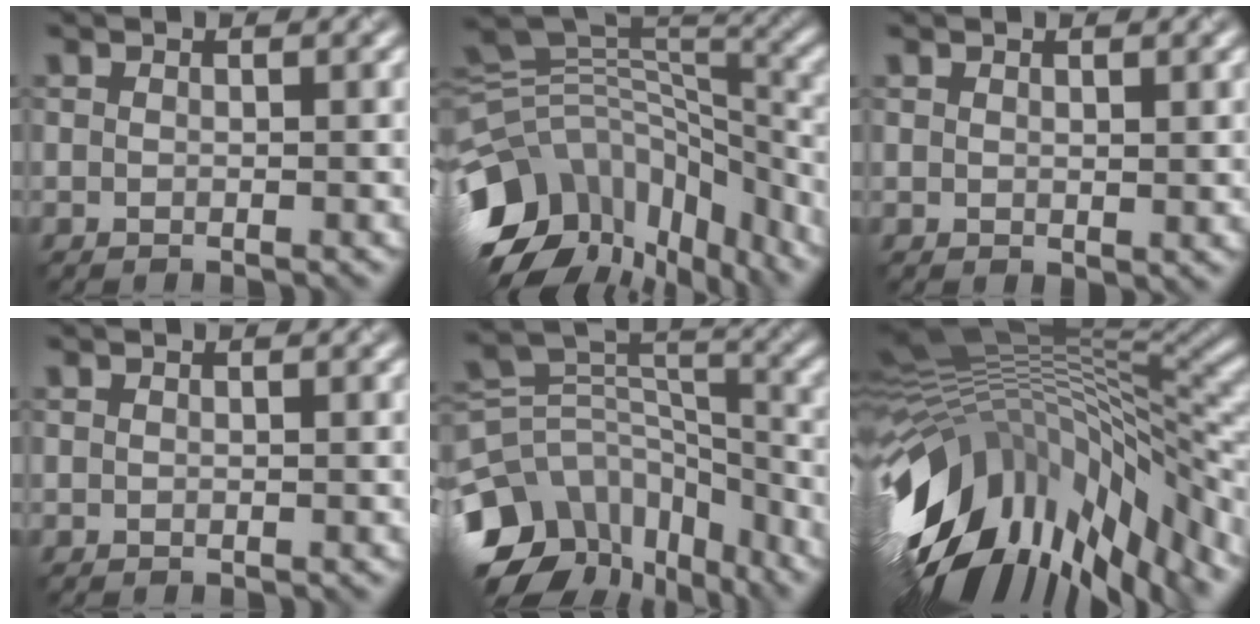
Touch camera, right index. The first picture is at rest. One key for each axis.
{"total": 14.5, "fx": -7.7, "fy": 8.2, "fz": 9.1, "tx": -0.198, "ty": 0.011, "tz": -0.125}
{"total": 0.9, "fx": 0.7, "fy": 0.4, "fz": 0.4, "tx": -0.007, "ty": -0.003, "tz": 0.016}
{"total": 0.0}
{"total": 12.0, "fx": -7.9, "fy": 7.8, "fz": 4.5, "tx": -0.095, "ty": 0.024, "tz": -0.119}
{"total": 16.0, "fx": -5.4, "fy": 6.2, "fz": 13.7, "tx": -0.250, "ty": 0.002, "tz": -0.092}